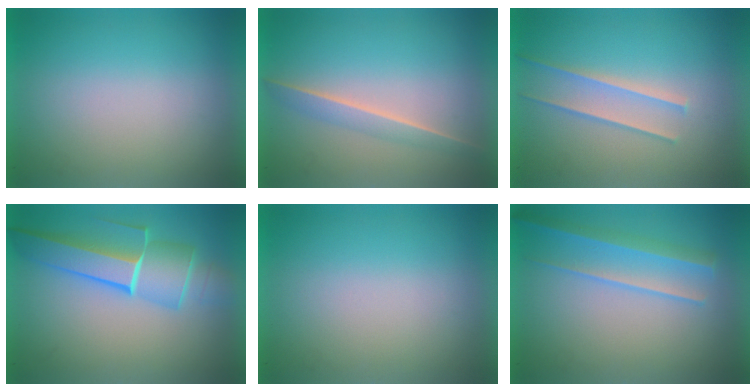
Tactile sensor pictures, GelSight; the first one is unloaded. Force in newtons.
{"total": 1.5}
{"total": 1.5}
{"total": 5.4}
{"total": 0.0}
{"total": 2.2}